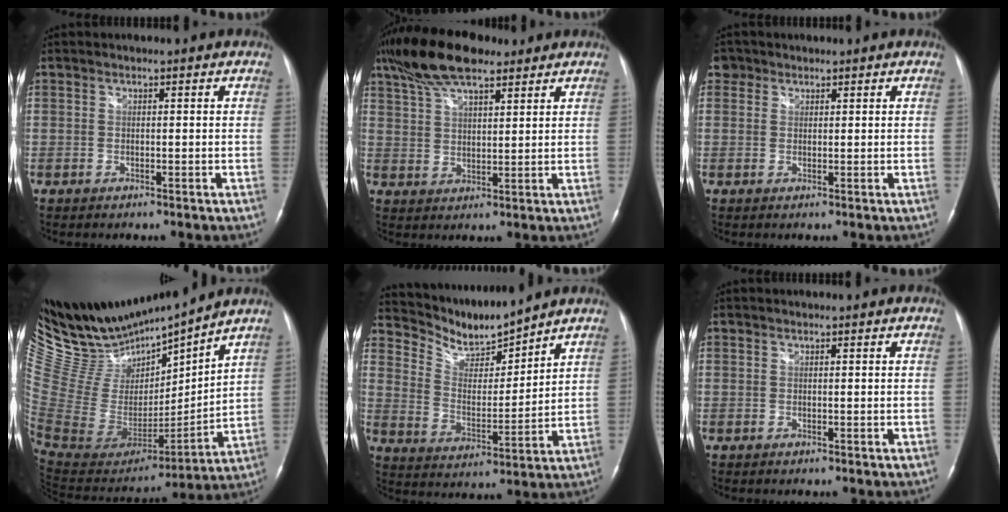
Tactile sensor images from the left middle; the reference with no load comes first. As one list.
[{"total": 12.2, "force": [9.0, 3.8, 7.3], "torque": [-0.148, 0.026, 0.162]}, {"total": 2.5, "force": [1.4, 2.0, 0.2], "torque": [0.003, 0.010, 0.020]}, {"total": 23.1, "force": [21.0, 4.2, 8.6], "torque": [-0.171, -0.013, 0.384]}, {"total": 9.1, "force": [9.0, 0.7, 1.2], "torque": [-0.034, -0.006, 0.180]}, {"total": 0.0}]